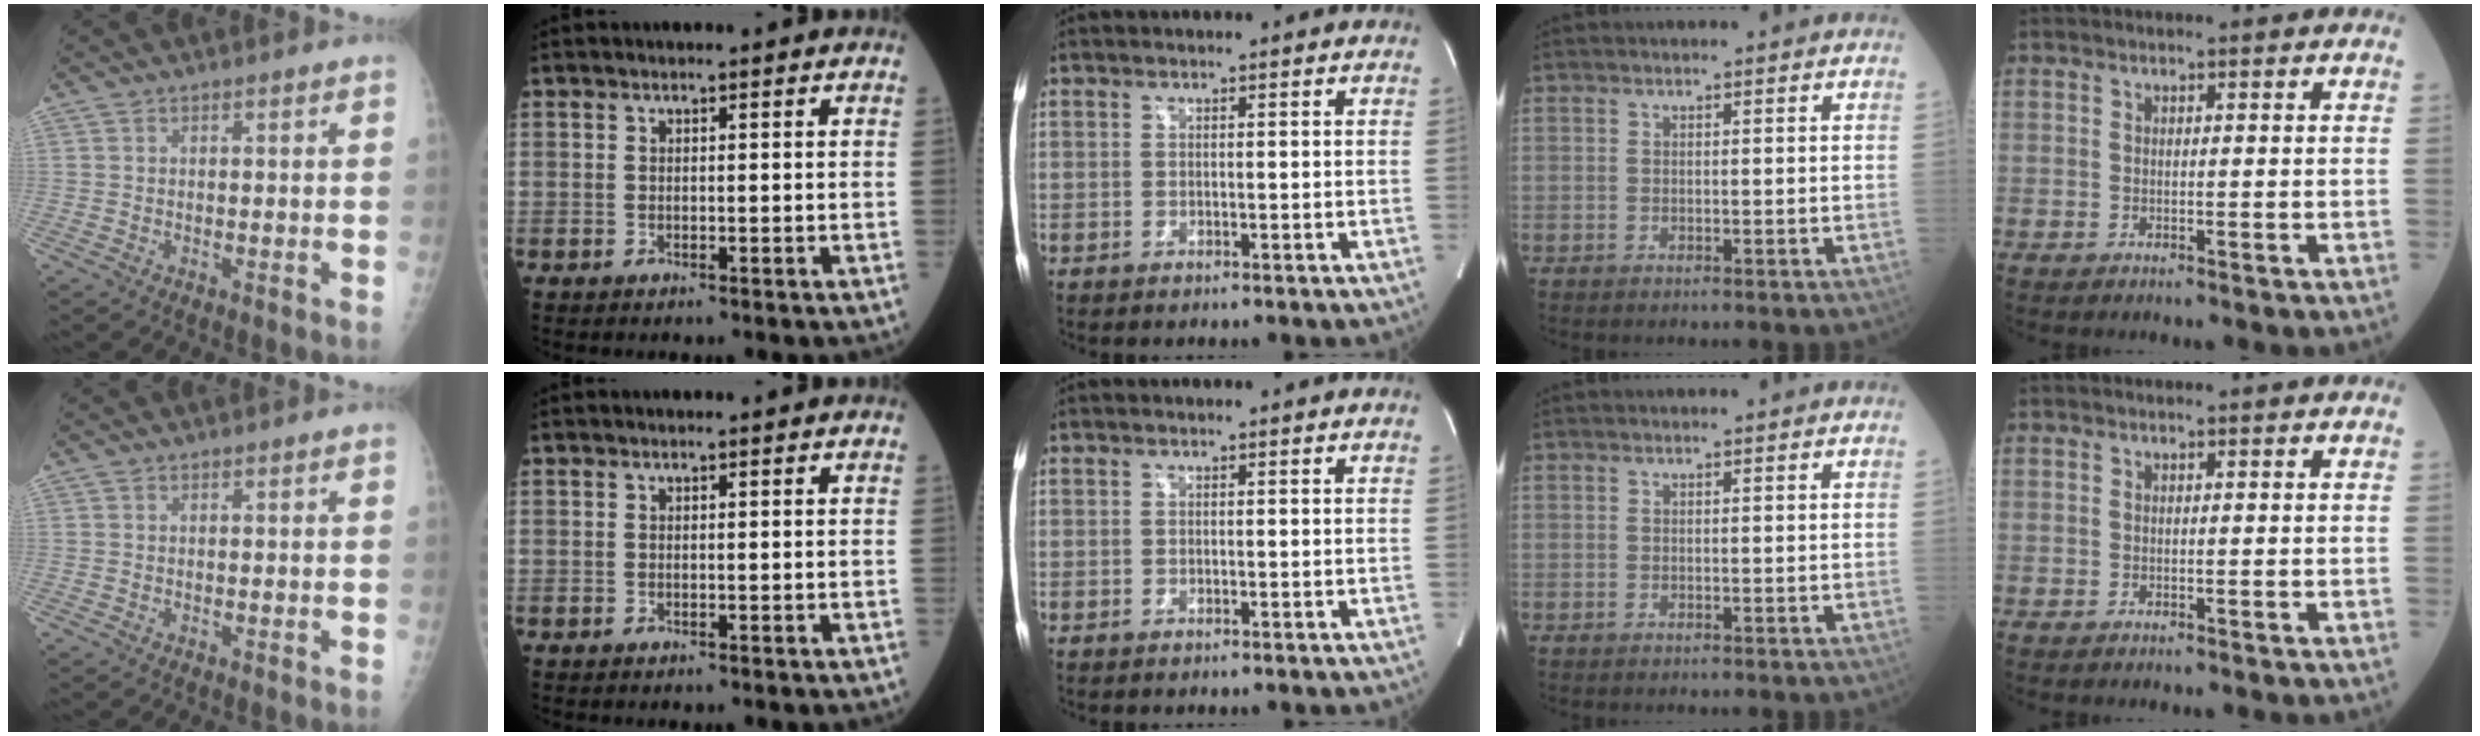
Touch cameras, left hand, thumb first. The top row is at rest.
{}